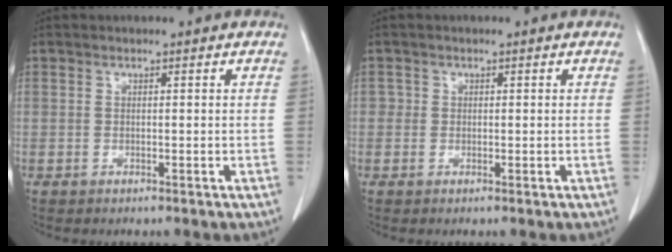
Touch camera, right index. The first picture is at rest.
{"total": 0.9, "force": [0.0, 0.9, 0.2], "torque": [0.005, 0.003, -0.002]}